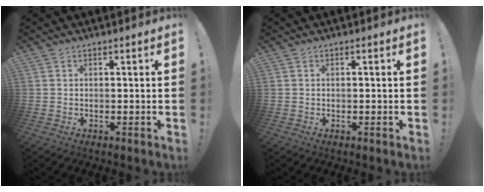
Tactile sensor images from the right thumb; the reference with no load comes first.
{"total": 0.5, "force": [-0.1, -0.4, 0.3], "torque": [0.000, -0.003, -0.004]}